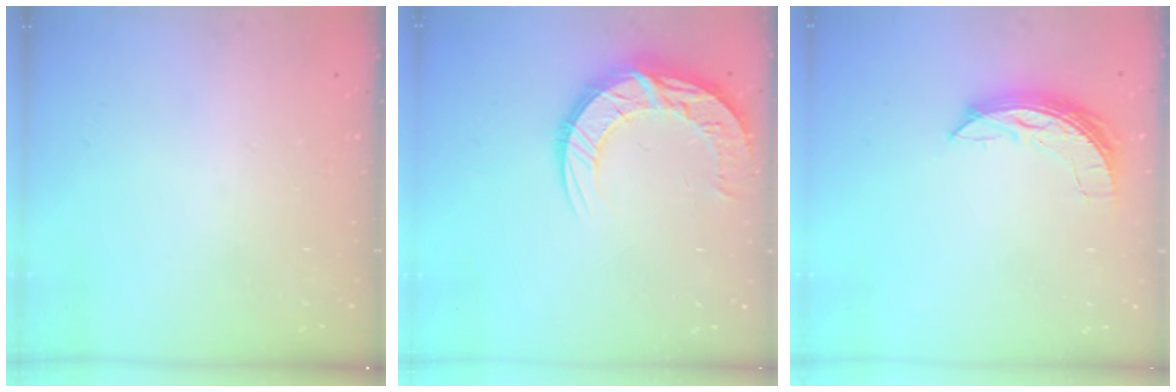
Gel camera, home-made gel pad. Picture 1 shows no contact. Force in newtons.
{"total": 13.2, "press": 13.2, "slide": 1.2}
{"total": 6.8, "press": 6.8, "slide": 0.4}